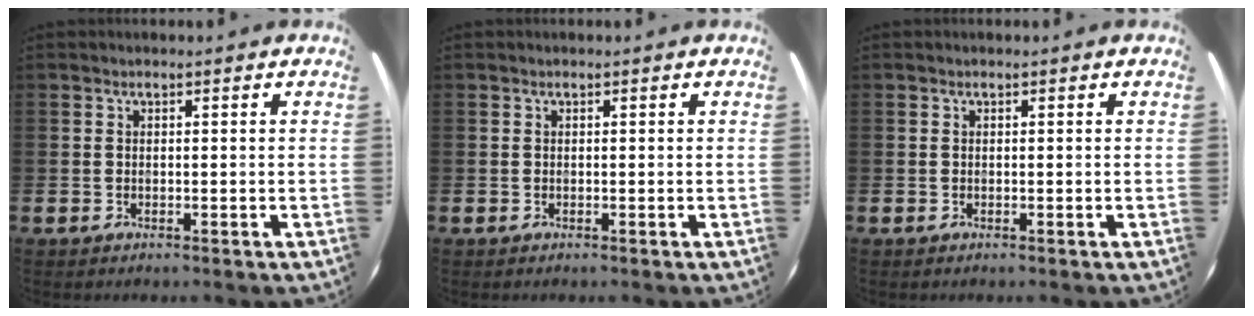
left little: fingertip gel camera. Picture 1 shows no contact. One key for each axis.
{"total": 0.0}
{"total": 0.0}